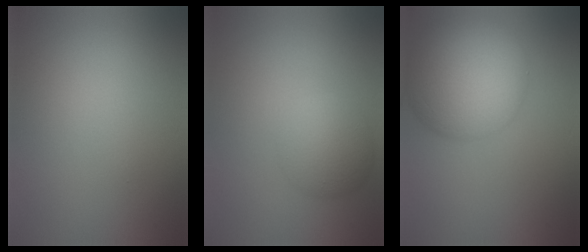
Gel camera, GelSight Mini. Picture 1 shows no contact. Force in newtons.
{"total": 4.0, "press": 4.0, "slide": 0.1}
{"total": 10.0, "press": 10.0, "slide": 0.5}